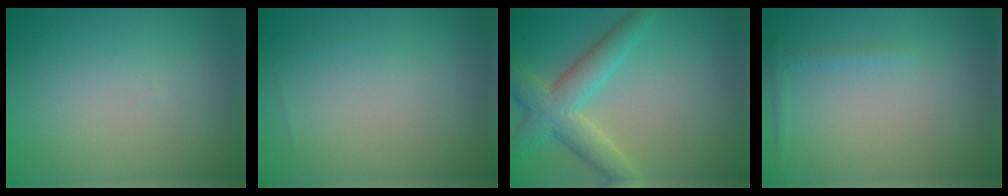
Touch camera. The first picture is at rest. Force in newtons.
{"total": 0.0}
{"total": 5.5, "press": 5.4, "slide": 0.3}
{"total": 0.8, "press": 0.8, "slide": 0.1}